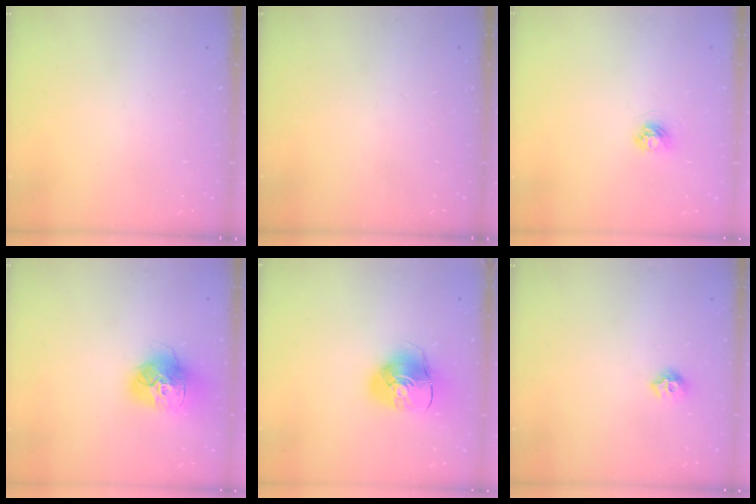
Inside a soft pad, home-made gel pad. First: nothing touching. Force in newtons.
{"total": 0.0}
{"total": 4.0, "press": 4.0, "slide": 0.4}
{"total": 15.4, "press": 15.3, "slide": 1.5}
{"total": 8.9, "press": 8.9, "slide": 1.2}
{"total": 7.9, "press": 7.8, "slide": 0.7}